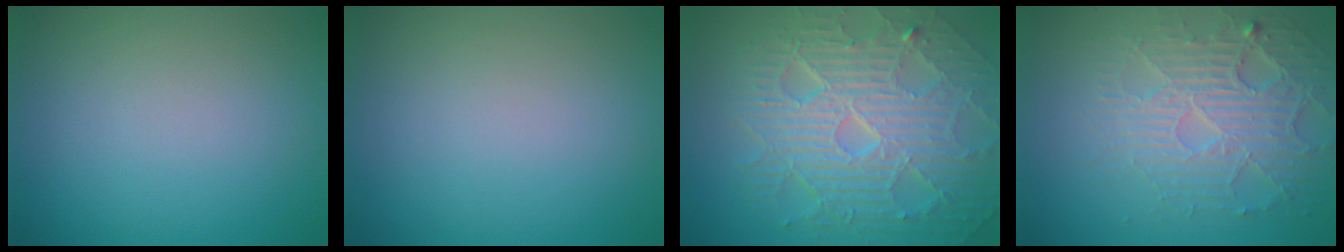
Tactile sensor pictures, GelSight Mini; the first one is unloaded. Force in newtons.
{"total": 0.0}
{"total": 10.1, "press": 6.5, "slide": 7.7}
{"total": 4.7, "press": 4.1, "slide": 2.3}